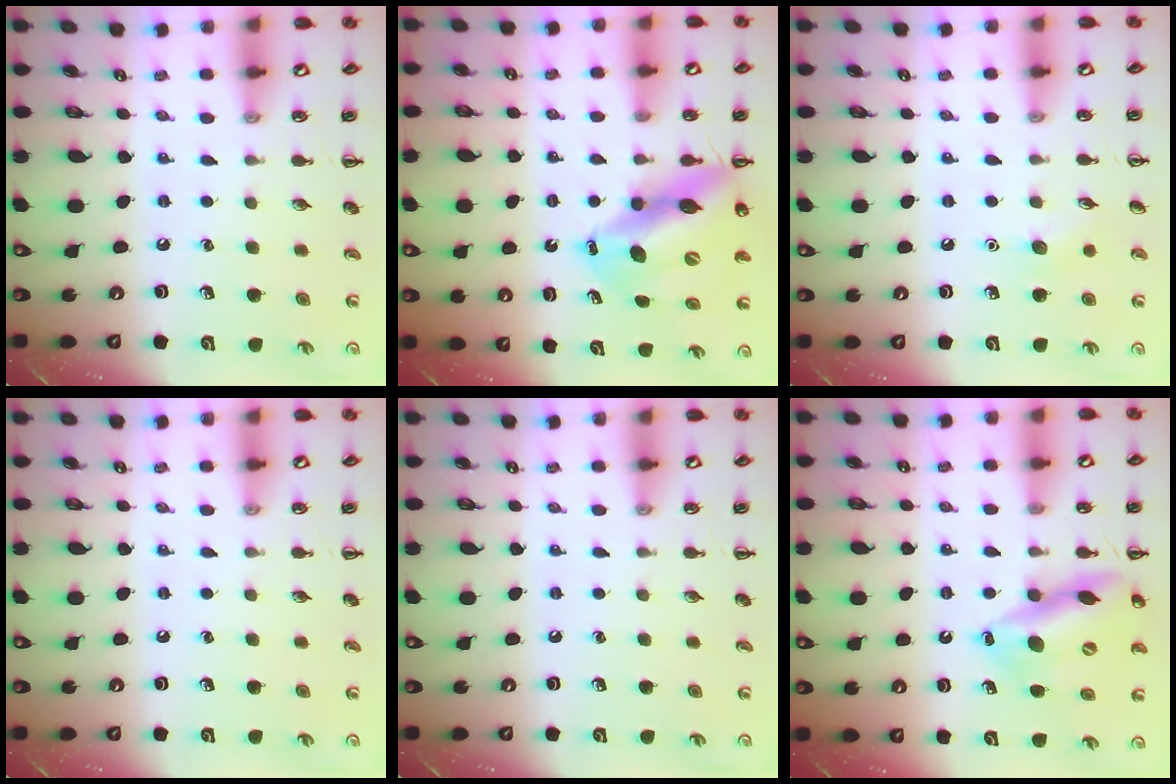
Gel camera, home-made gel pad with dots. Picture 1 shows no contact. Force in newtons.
{"total": 15.3, "press": 14.5, "slide": 4.7}
{"total": 5.6, "press": 5.4, "slide": 1.5}
{"total": 0.0}
{"total": 0.0}
{"total": 15.7, "press": 15.2, "slide": 3.6}